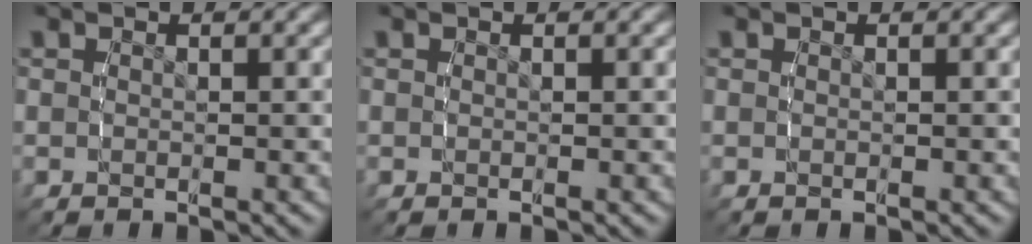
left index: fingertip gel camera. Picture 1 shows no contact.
{"total": 0.0}
{"total": 0.0}